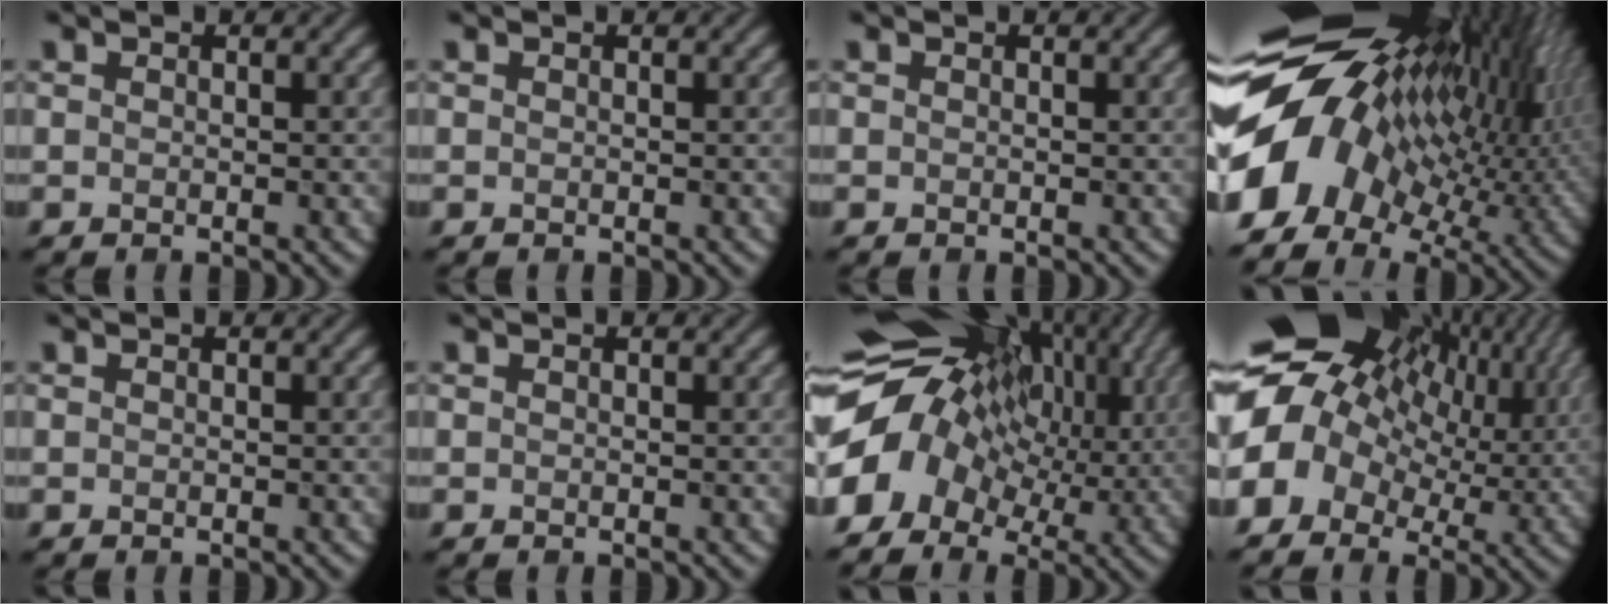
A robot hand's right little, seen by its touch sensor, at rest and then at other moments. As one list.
[{"total": 0.0}, {"total": 0.0}, {"total": 15.4, "force": [1.3, 9.4, 12.2], "torque": [-0.241, 0.011, 0.024]}, {"total": 0.0}, {"total": 0.0}, {"total": 12.9, "force": [1.1, 9.8, 8.3], "torque": [-0.149, 0.003, 0.022]}, {"total": 18.7, "force": [4.0, 14.2, 11.4], "torque": [-0.226, 0.012, 0.065]}]